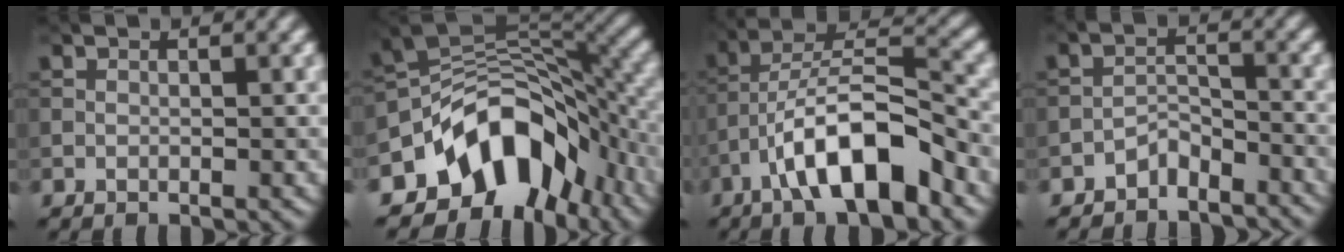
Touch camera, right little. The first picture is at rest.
{"total": 11.4, "force": [-5.9, 7.5, 6.3], "torque": [-0.084, 0.009, -0.114]}
{"total": 9.7, "force": [-5.1, 3.0, 7.7], "torque": [-0.125, 0.022, -0.091]}
{"total": 3.1, "force": [-2.7, 1.3, 0.9], "torque": [-0.012, 0.008, -0.055]}